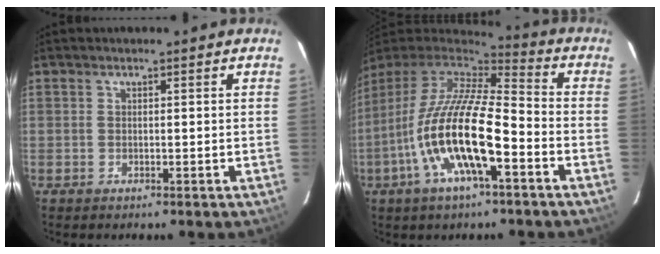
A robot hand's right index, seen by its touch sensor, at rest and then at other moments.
{"total": 19.6, "force": [-7.1, 5.5, 17.5], "torque": [-0.328, -0.028, -0.139]}